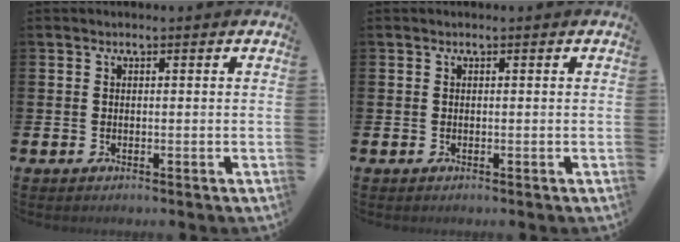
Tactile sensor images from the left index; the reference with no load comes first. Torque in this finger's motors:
{"motor_torque": [0.01, 0.00, 0.00, 0.01]}